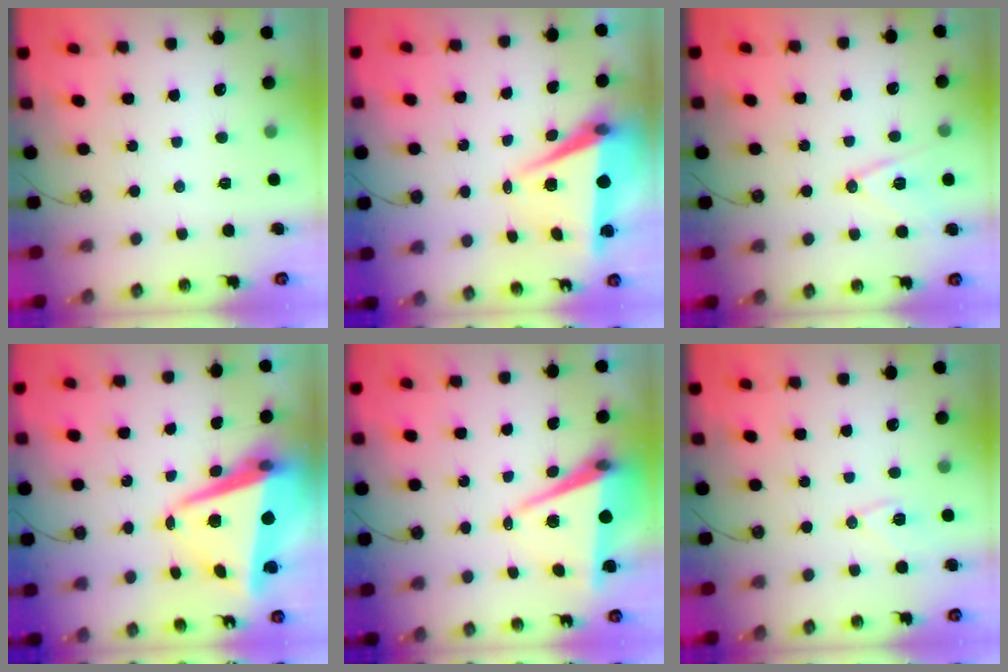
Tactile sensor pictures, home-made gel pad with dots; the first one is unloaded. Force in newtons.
{"total": 7.3, "press": 5.8, "slide": 4.4}
{"total": 11.8, "press": 11.2, "slide": 3.5}
{"total": 11.6, "press": 11.3, "slide": 2.4}
{"total": 8.0, "press": 6.9, "slide": 4.1}
{"total": 8.5, "press": 8.5, "slide": 0.5}